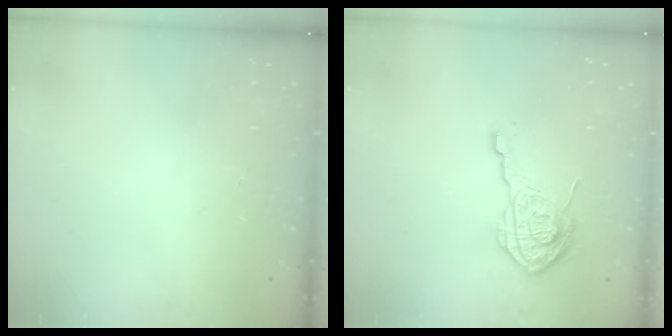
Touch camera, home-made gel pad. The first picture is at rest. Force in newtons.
{"total": 14.0, "press": 14.0, "slide": 0.6}